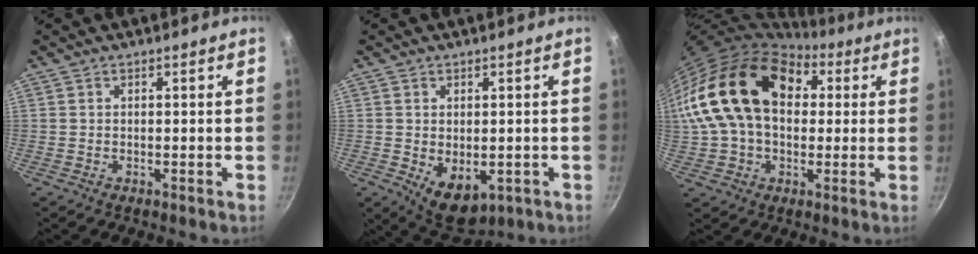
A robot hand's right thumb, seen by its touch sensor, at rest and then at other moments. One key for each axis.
{"total": 7.5, "fx": -1.3, "fy": 4.9, "fz": 5.6, "tx": -0.070, "ty": -0.014, "tz": -0.002}
{"total": 23.6, "fx": 5.3, "fy": 15.9, "fz": 16.7, "tx": -0.300, "ty": 0.032, "tz": 0.084}